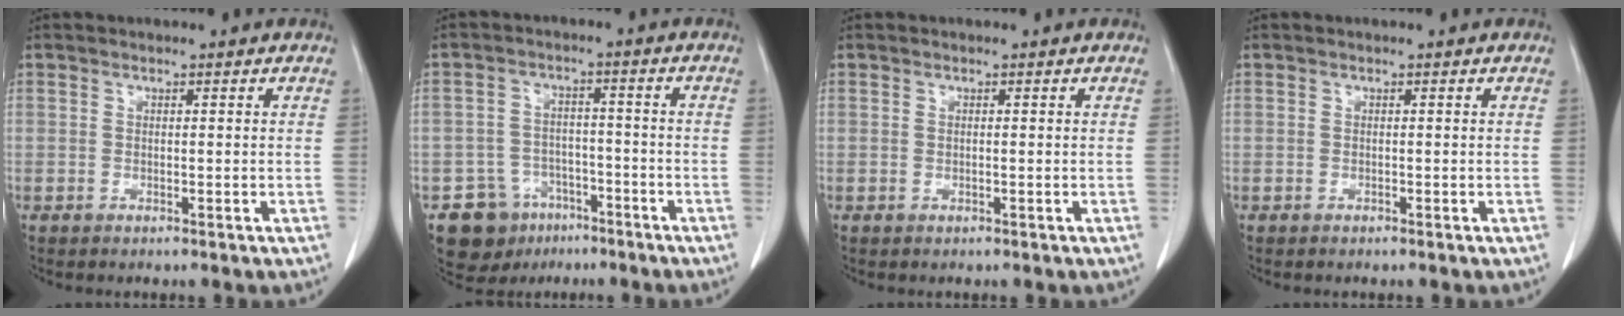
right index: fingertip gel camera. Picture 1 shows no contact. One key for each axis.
{"total": 8.3, "fx": -4.9, "fy": 6.6, "fz": 1.2, "tx": -0.021, "ty": 0.018, "tz": -0.068}
{"total": 0.0}
{"total": 0.0}